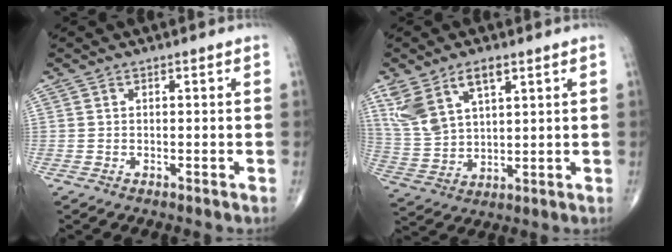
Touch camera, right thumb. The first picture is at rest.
{"total": 10.6, "force": [5.7, 5.3, 7.1], "torque": [-0.142, -0.015, 0.123]}